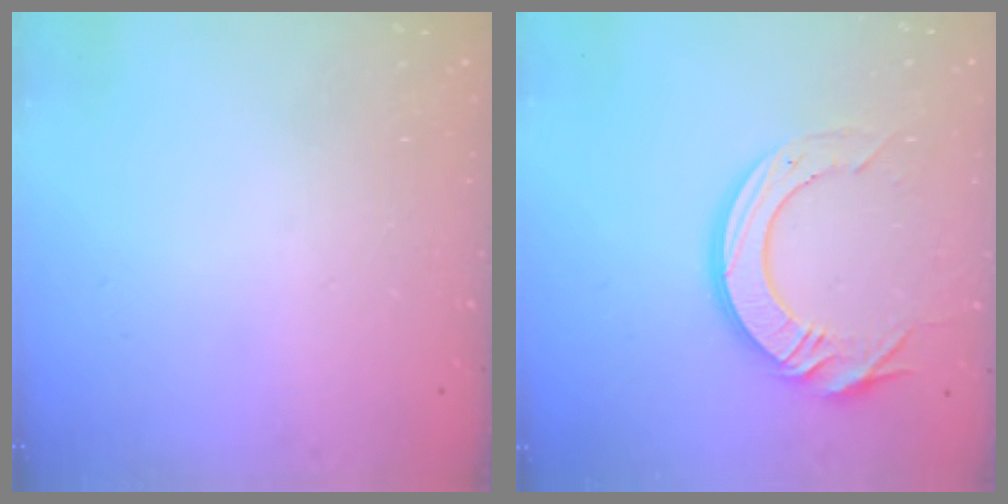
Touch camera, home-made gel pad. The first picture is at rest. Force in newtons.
{"total": 14.2, "press": 14.1, "slide": 1.5}